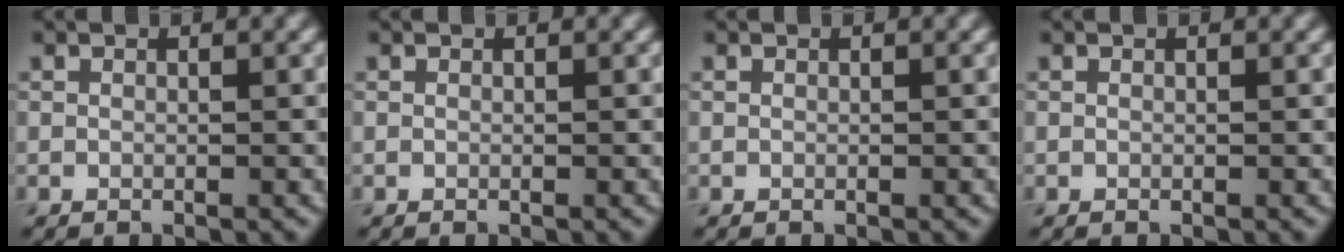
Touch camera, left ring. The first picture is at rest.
{"total": 0.0}
{"total": 0.0}
{"total": 0.0}